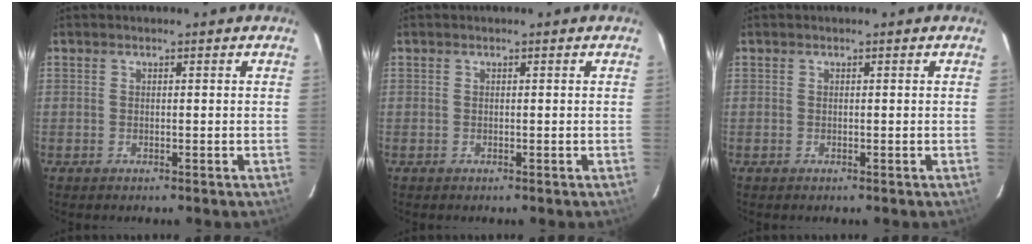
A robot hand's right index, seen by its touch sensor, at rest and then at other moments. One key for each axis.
{"total": 0.0}
{"total": 0.0}